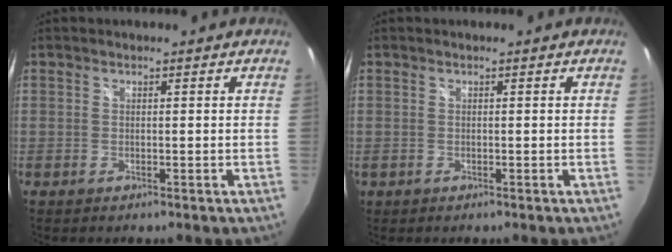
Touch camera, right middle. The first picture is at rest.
{"total": 0.6, "force": [-0.2, 0.5, 0.2], "torque": [-0.003, -0.002, -0.003]}